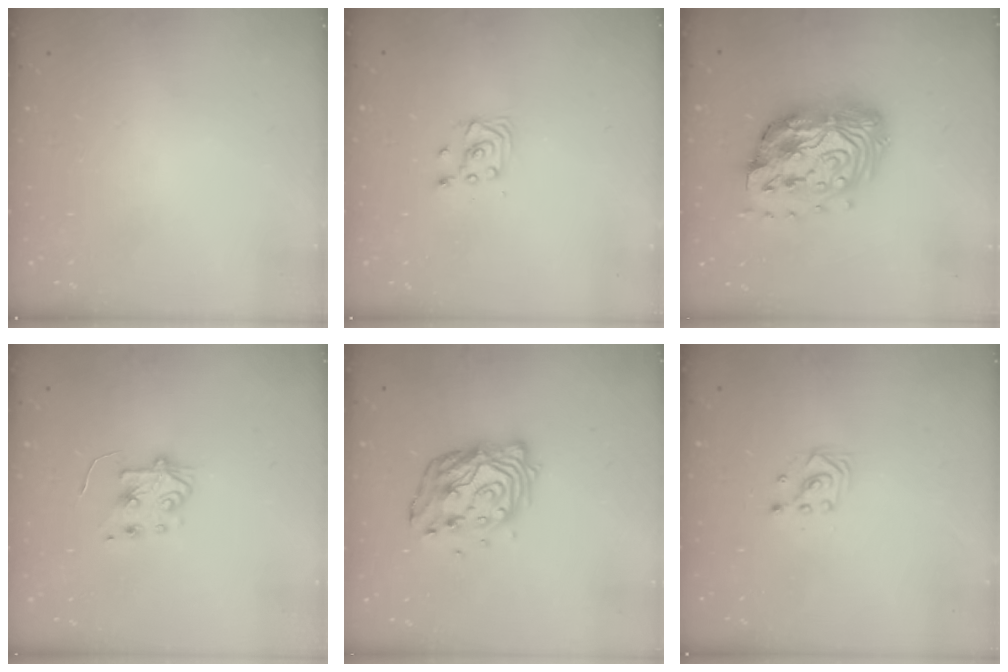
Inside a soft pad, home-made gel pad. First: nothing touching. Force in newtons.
{"total": 3.5, "press": 3.5, "slide": 0.4}
{"total": 18.2, "press": 18.1, "slide": 1.3}
{"total": 5.8, "press": 5.8, "slide": 0.6}
{"total": 14.0, "press": 13.9, "slide": 1.7}
{"total": 2.2, "press": 2.2, "slide": 0.2}